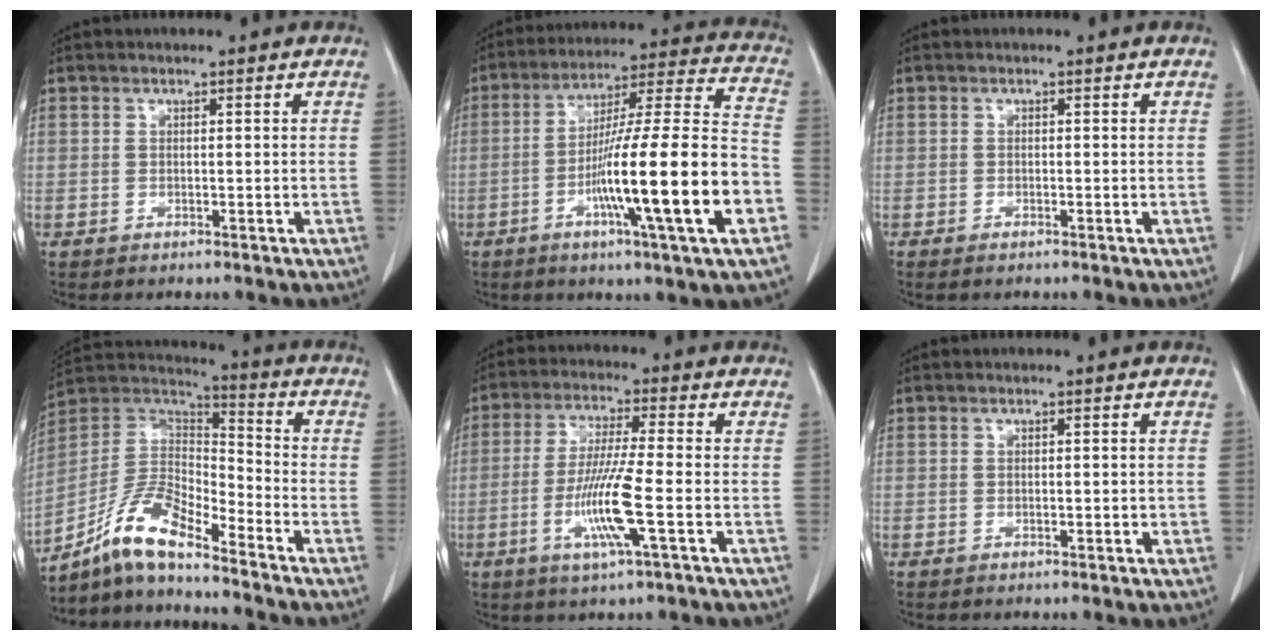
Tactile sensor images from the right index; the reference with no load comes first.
{"total": 21.0, "force": [-6.8, -0.1, 19.9], "torque": [-0.306, -0.007, -0.114]}
{"total": 0.7, "force": [-0.5, 0.1, 0.4], "torque": [-0.010, -0.002, -0.005]}
{"total": 11.2, "force": [-8.6, 1.9, 6.9], "torque": [-0.155, 0.018, -0.164]}
{"total": 9.4, "force": [-2.9, -0.5, 9.0], "torque": [-0.180, -0.014, -0.059]}
{"total": 0.7, "force": [-0.2, 0.2, 0.6], "torque": [-0.010, 0.000, -0.001]}